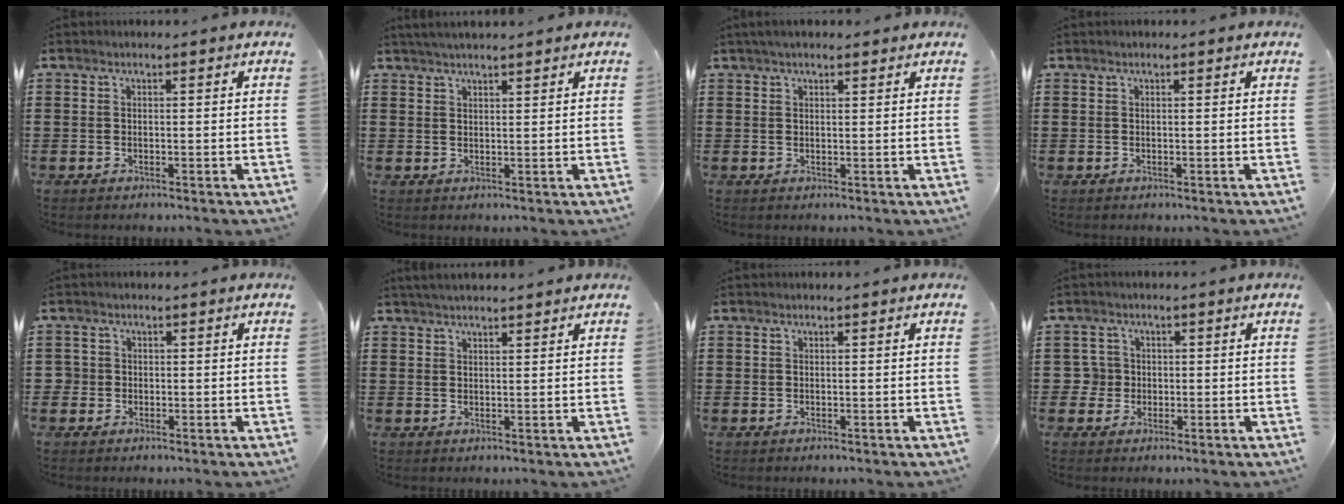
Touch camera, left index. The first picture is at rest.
{"total": 2.0, "force": [1.8, 0.1, 0.9], "torque": [-0.020, 0.004, 0.035]}
{"total": 2.0, "force": [1.7, 0.6, 1.0], "torque": [-0.022, 0.007, 0.031]}
{"total": 0.0}
{"total": 1.5, "force": [-0.1, 1.5, 0.2], "torque": [-0.011, 0.005, -0.006]}
{"total": 2.1, "force": [1.9, 0.2, 0.8], "torque": [-0.019, 0.005, 0.037]}
{"total": 0.0}
{"total": 3.1, "force": [-0.2, 3.1, 0.7], "torque": [-0.042, 0.002, -0.012]}